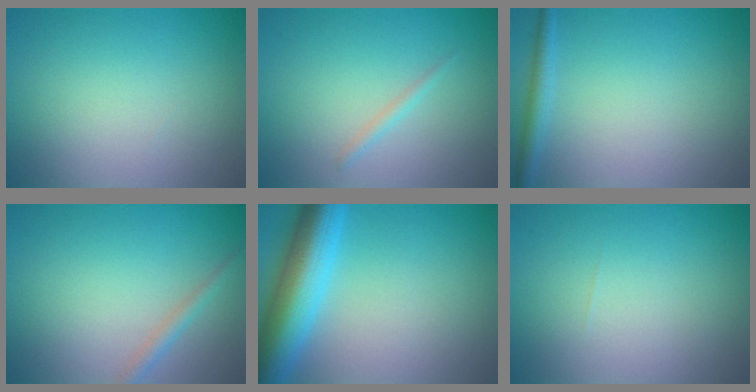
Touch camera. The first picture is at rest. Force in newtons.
{"total": 0.7, "press": 0.7, "slide": 0.0}
{"total": 1.7, "press": 1.7, "slide": 0.1}
{"total": 1.3, "press": 1.3, "slide": 0.0}
{"total": 8.9, "press": 8.9, "slide": 0.3}
{"total": 0.0}